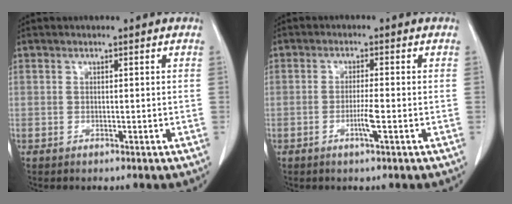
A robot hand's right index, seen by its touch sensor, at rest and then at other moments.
{"total": 1.9, "force": [-0.8, -0.3, 1.7], "torque": [-0.033, -0.002, -0.015]}